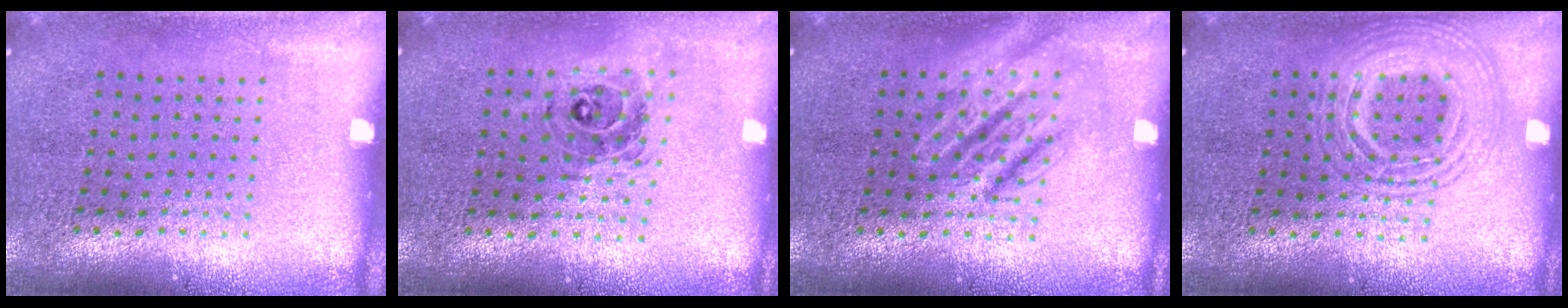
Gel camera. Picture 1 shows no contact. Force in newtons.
{"total": 0.7, "press": 0.7, "slide": 0.0}
{"total": 2.8, "press": 2.8, "slide": 0.3}
{"total": 2.8, "press": 2.8, "slide": 0.3}